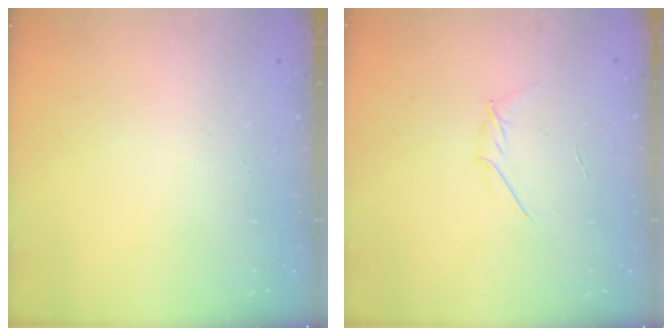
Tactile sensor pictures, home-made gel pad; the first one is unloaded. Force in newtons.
{"total": 3.6, "press": 3.5, "slide": 0.9}